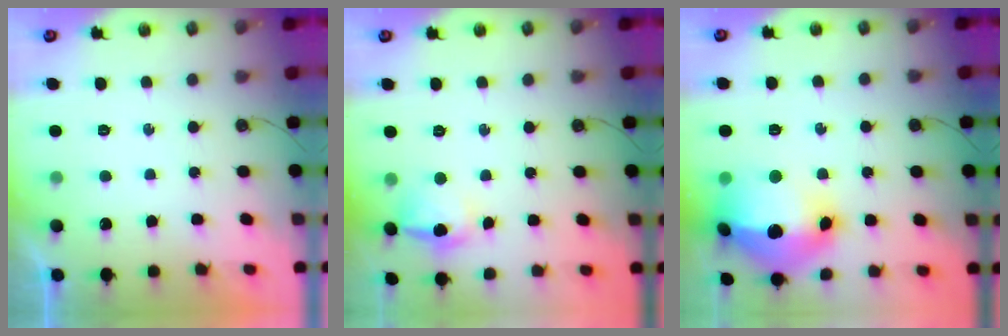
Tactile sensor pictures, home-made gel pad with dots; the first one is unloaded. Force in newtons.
{"total": 12.1, "press": 12.0, "slide": 1.0}
{"total": 24.8, "press": 23.6, "slide": 7.5}